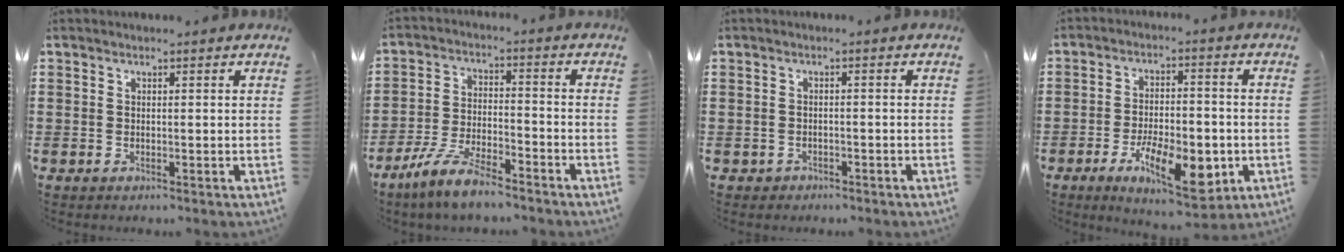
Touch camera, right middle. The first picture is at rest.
{"total": 7.4, "force": [-6.1, 1.2, 4.0], "torque": [-0.095, -0.003, -0.122]}
{"total": 1.0, "force": [-0.8, 0.5, 0.0], "torque": [-0.004, 0.002, -0.019]}
{"total": 10.8, "force": [-4.8, 4.4, 8.6], "torque": [-0.134, 0.001, -0.080]}